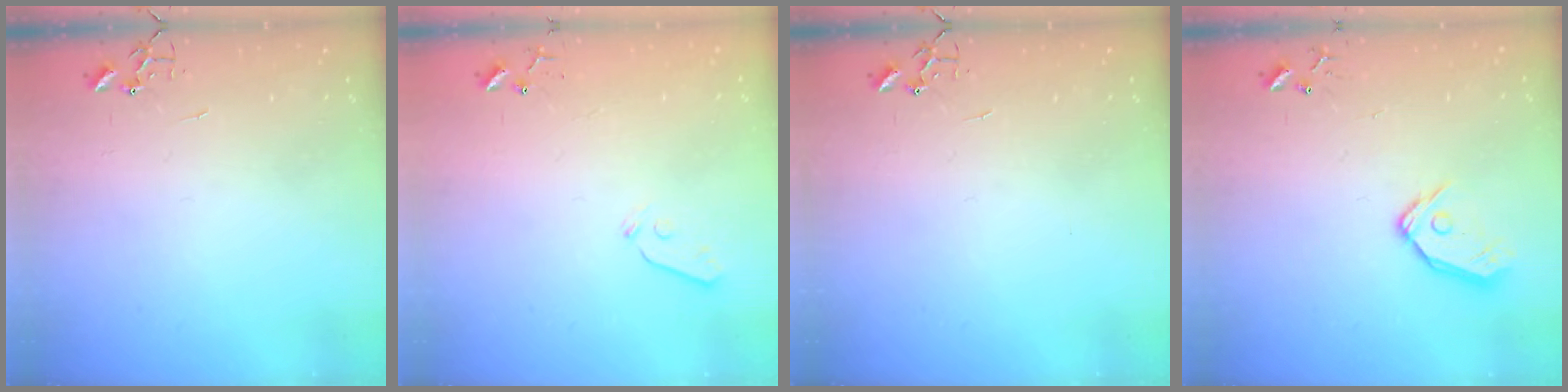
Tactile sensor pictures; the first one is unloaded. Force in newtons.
{"total": 3.7, "press": 3.6, "slide": 0.6}
{"total": 0.0}
{"total": 10.3, "press": 10.2, "slide": 1.4}